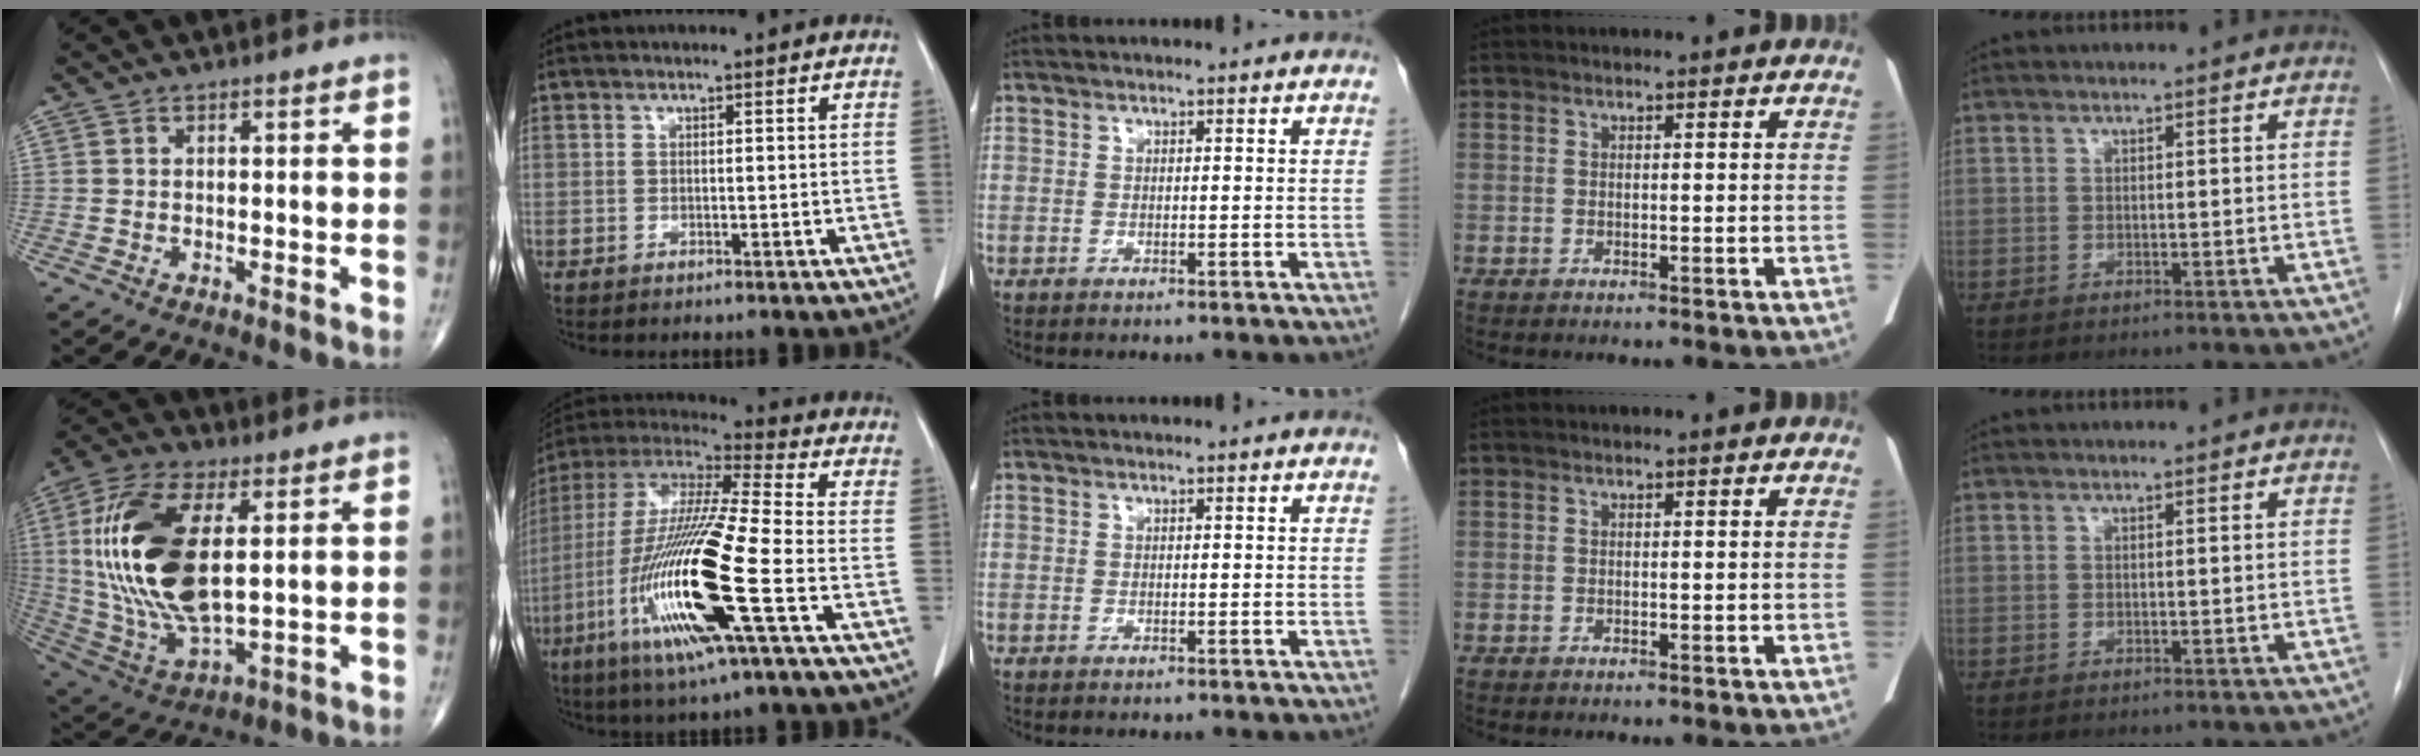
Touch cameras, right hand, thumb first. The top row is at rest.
{"thumb": {"total": 23.0, "force": [3.4, 10.4, 20.2], "torque": [-0.423, -0.018, 0.069]}, "index": {"total": 21.7, "force": [-7.0, 1.1, 20.5], "torque": [-0.445, -0.036, -0.141]}}